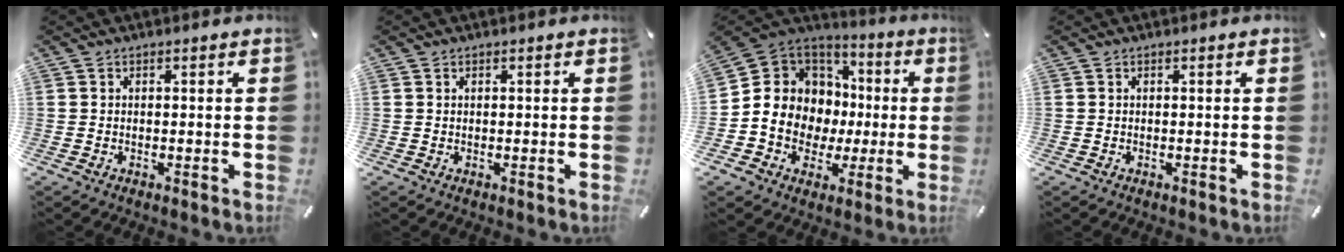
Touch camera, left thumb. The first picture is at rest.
{"total": 0.0}
{"total": 11.5, "force": [-1.0, 11.0, 3.0], "torque": [-0.076, -0.024, -0.008]}
{"total": 0.0}